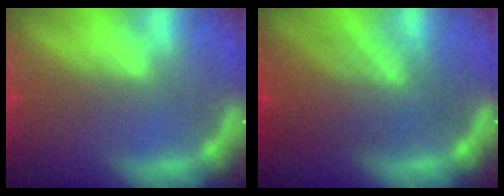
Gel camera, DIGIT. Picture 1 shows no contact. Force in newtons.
{"total": 8.0}